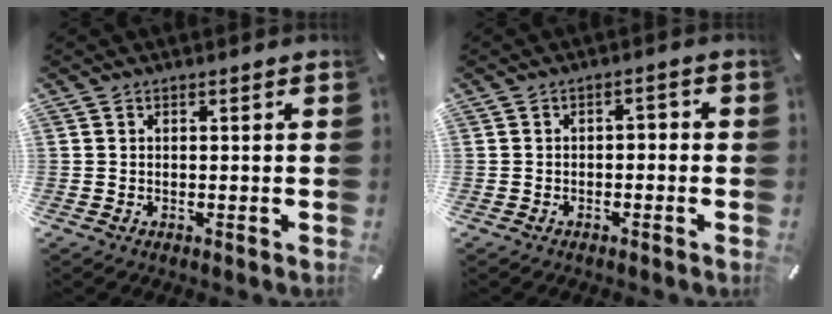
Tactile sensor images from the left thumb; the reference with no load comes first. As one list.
[{"total": 2.1, "force": [-1.5, 1.1, 1.0], "torque": [-0.020, 0.012, -0.034]}]